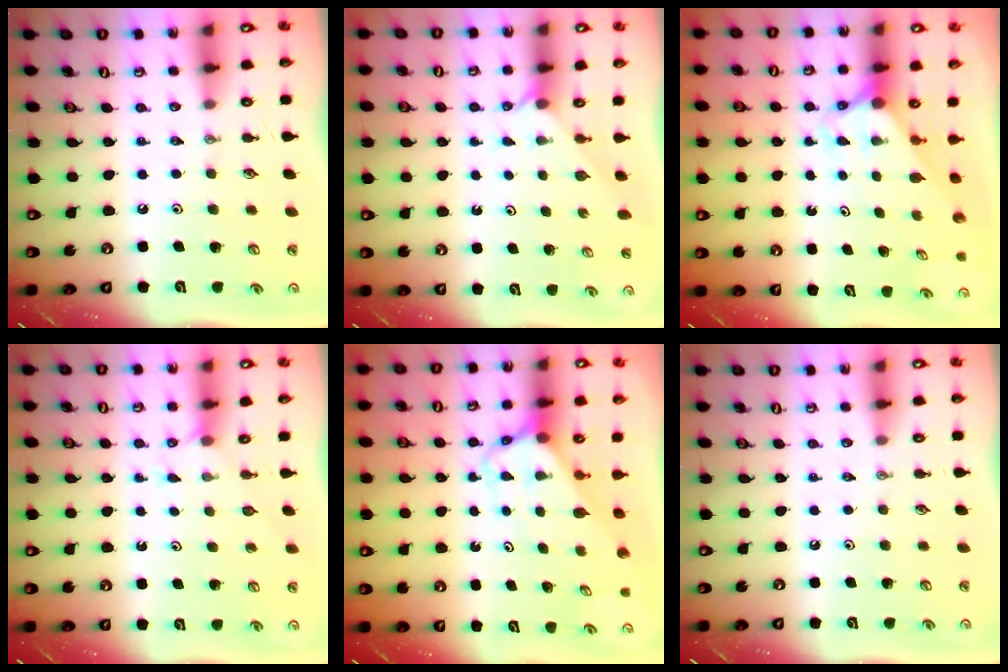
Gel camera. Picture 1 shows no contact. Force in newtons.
{"total": 1.8, "press": 1.8, "slide": 0.2}
{"total": 2.7, "press": 2.7, "slide": 0.0}
{"total": 3.0, "press": 2.9, "slide": 0.4}
{"total": 3.9, "press": 3.9, "slide": 0.3}
{"total": 0.0}